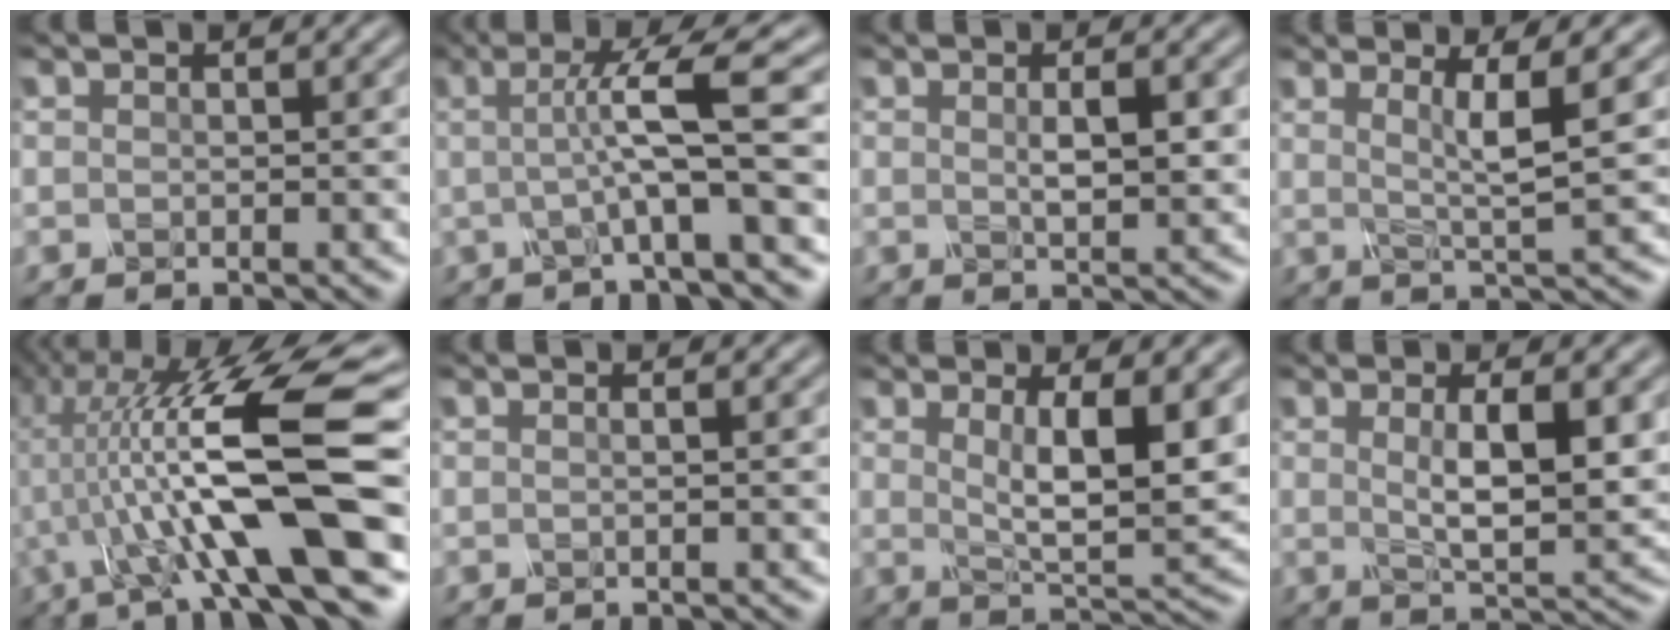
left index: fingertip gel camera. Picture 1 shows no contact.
{"total": 6.0, "force": [0.0, 0.5, 6.0], "torque": [-0.105, 0.003, 0.001]}
{"total": 2.9, "force": [0.3, 0.6, 2.8], "torque": [-0.050, -0.003, 0.011]}
{"total": 4.1, "force": [1.0, 0.2, 3.9], "torque": [-0.076, -0.001, 0.025]}
{"total": 14.7, "force": [-1.7, 2.8, 14.3], "torque": [-0.267, 0.023, -0.020]}
{"total": 1.5, "force": [0.3, 0.9, 1.2], "torque": [-0.005, 0.004, -0.021]}
{"total": 7.4, "force": [1.8, 2.0, 6.9], "torque": [-0.114, -0.013, 0.039]}
{"total": 5.8, "force": [0.9, 1.4, 5.5], "torque": [-0.092, -0.006, 0.022]}